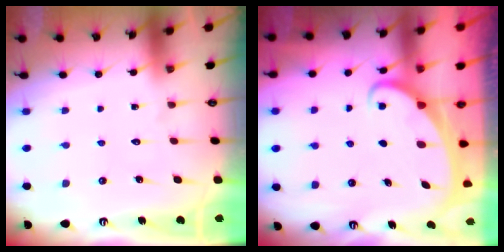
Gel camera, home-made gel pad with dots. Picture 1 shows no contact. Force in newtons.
{"total": 2.4, "press": 2.3, "slide": 0.3}